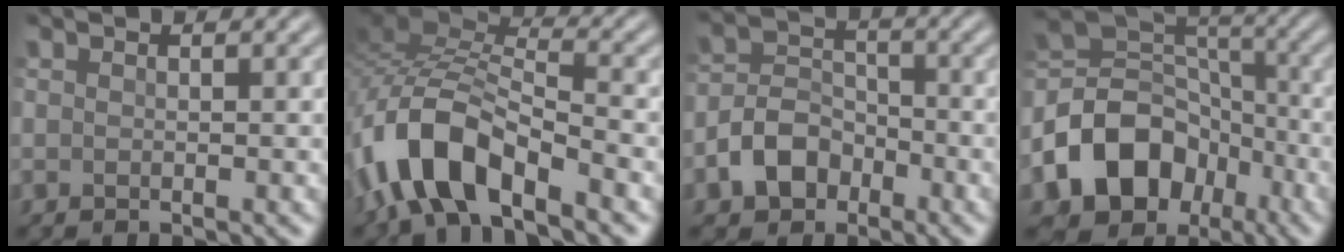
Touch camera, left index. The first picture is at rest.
{"total": 9.9, "force": [-5.7, 4.0, 6.9], "torque": [-0.131, 0.008, -0.124]}
{"total": 4.6, "force": [-2.4, 3.3, 2.2], "torque": [-0.039, 0.002, -0.050]}
{"total": 11.7, "force": [-5.1, 8.9, 5.6], "torque": [-0.115, 0.001, -0.097]}